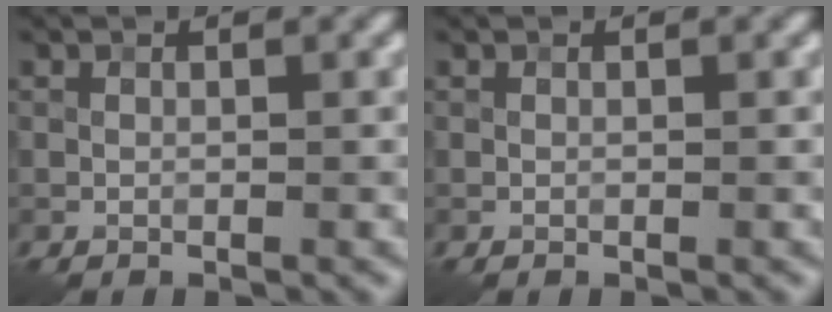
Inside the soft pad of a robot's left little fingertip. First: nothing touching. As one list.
[{"total": 0.0}]